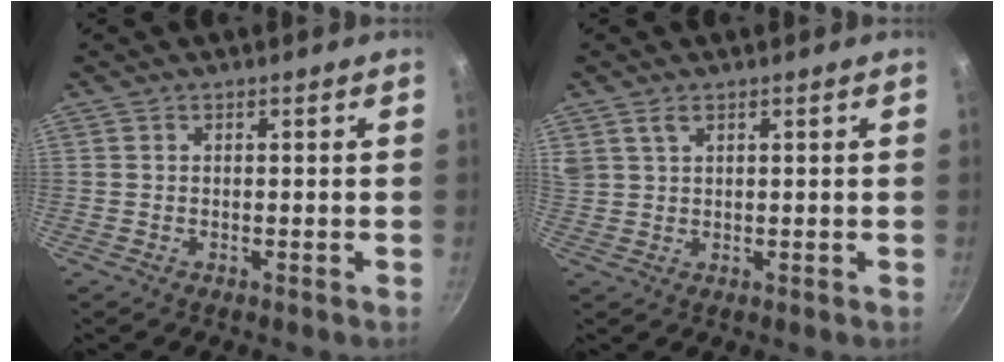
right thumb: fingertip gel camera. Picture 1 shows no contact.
{"total": 3.4, "force": [2.1, 1.8, 2.0], "torque": [-0.039, 0.003, 0.050]}